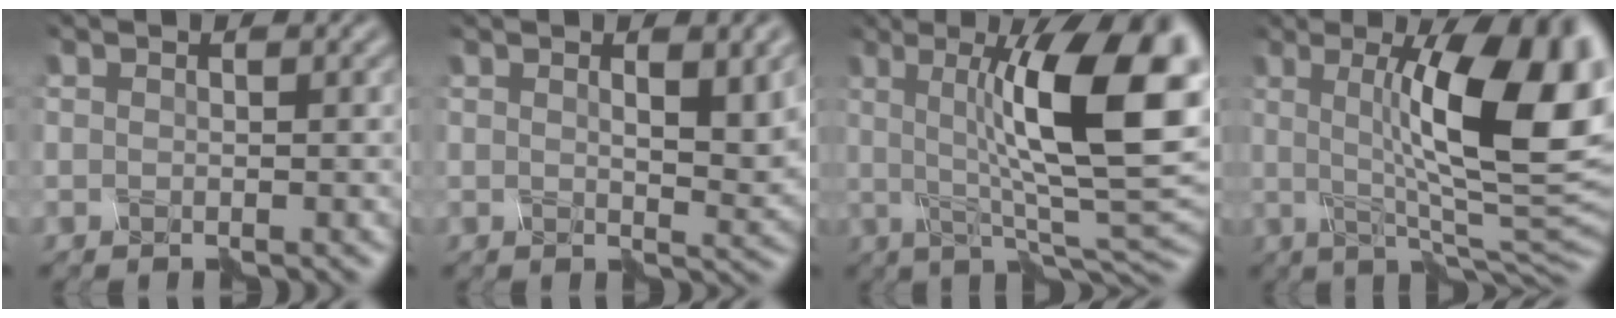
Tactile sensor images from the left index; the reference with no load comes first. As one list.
[{"total": 4.2, "force": [1.5, 0.7, 3.9], "torque": [-0.054, -0.001, 0.025]}, {"total": 13.0, "force": [1.3, 2.4, 12.7], "torque": [-0.174, 0.015, 0.016]}, {"total": 12.8, "force": [1.3, 2.5, 12.5], "torque": [-0.160, 0.009, 0.017]}]